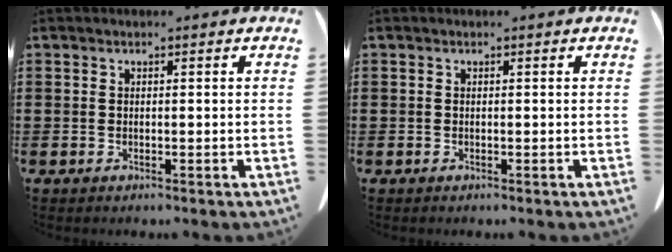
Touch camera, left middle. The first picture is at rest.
{"total": 0.0}